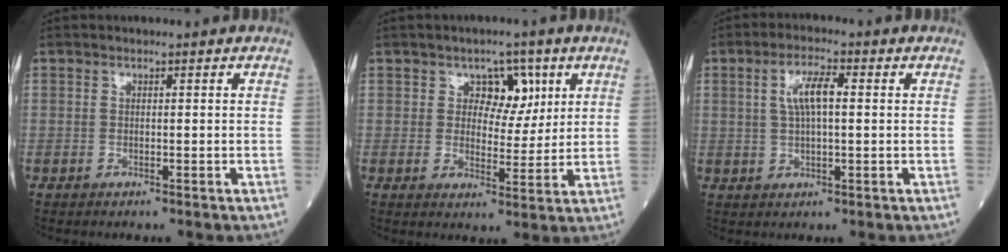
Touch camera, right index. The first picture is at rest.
{"total": 5.6, "force": [2.4, 3.8, 3.4], "torque": [-0.036, 0.006, 0.035]}
{"total": 5.3, "force": [1.1, 1.3, 5.1], "torque": [-0.101, 0.011, 0.021]}